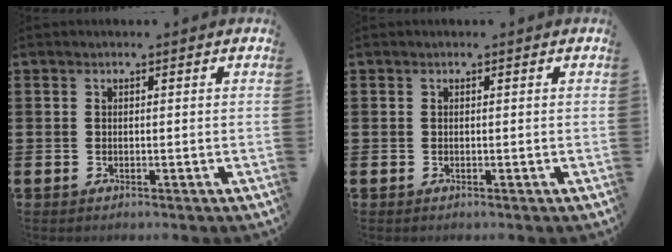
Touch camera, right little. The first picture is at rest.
{"total": 0.0}